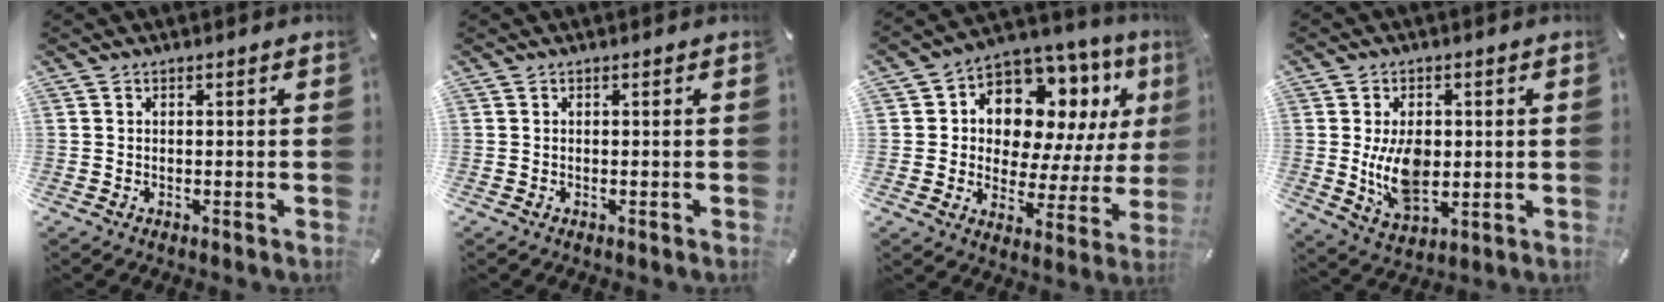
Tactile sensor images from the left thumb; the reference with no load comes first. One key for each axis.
{"total": 0.0}
{"total": 12.5, "fx": 6.8, "fy": 8.7, "fz": 5.9, "tx": -0.098, "ty": -0.057, "tz": 0.125}
{"total": 10.9, "fx": 0.6, "fy": 7.3, "fz": 8.1, "tx": -0.155, "ty": -0.010, "tz": 0.007}